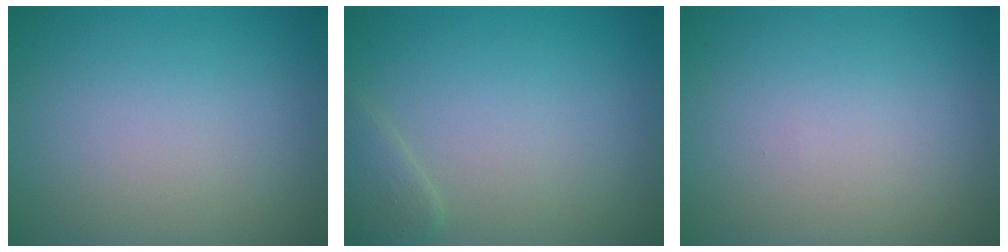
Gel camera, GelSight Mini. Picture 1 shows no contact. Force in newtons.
{"total": 1.4, "press": 1.4, "slide": 0.1}
{"total": 0.0}